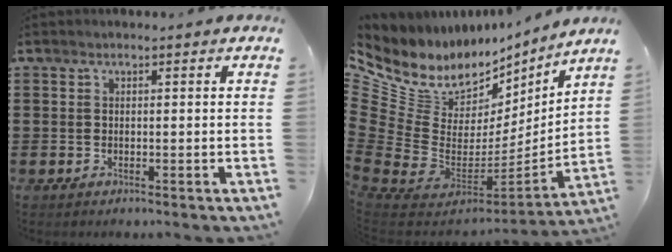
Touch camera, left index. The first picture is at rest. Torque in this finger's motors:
{"motor_torque": [2.14, 0.00, 0.48, 0.00]}